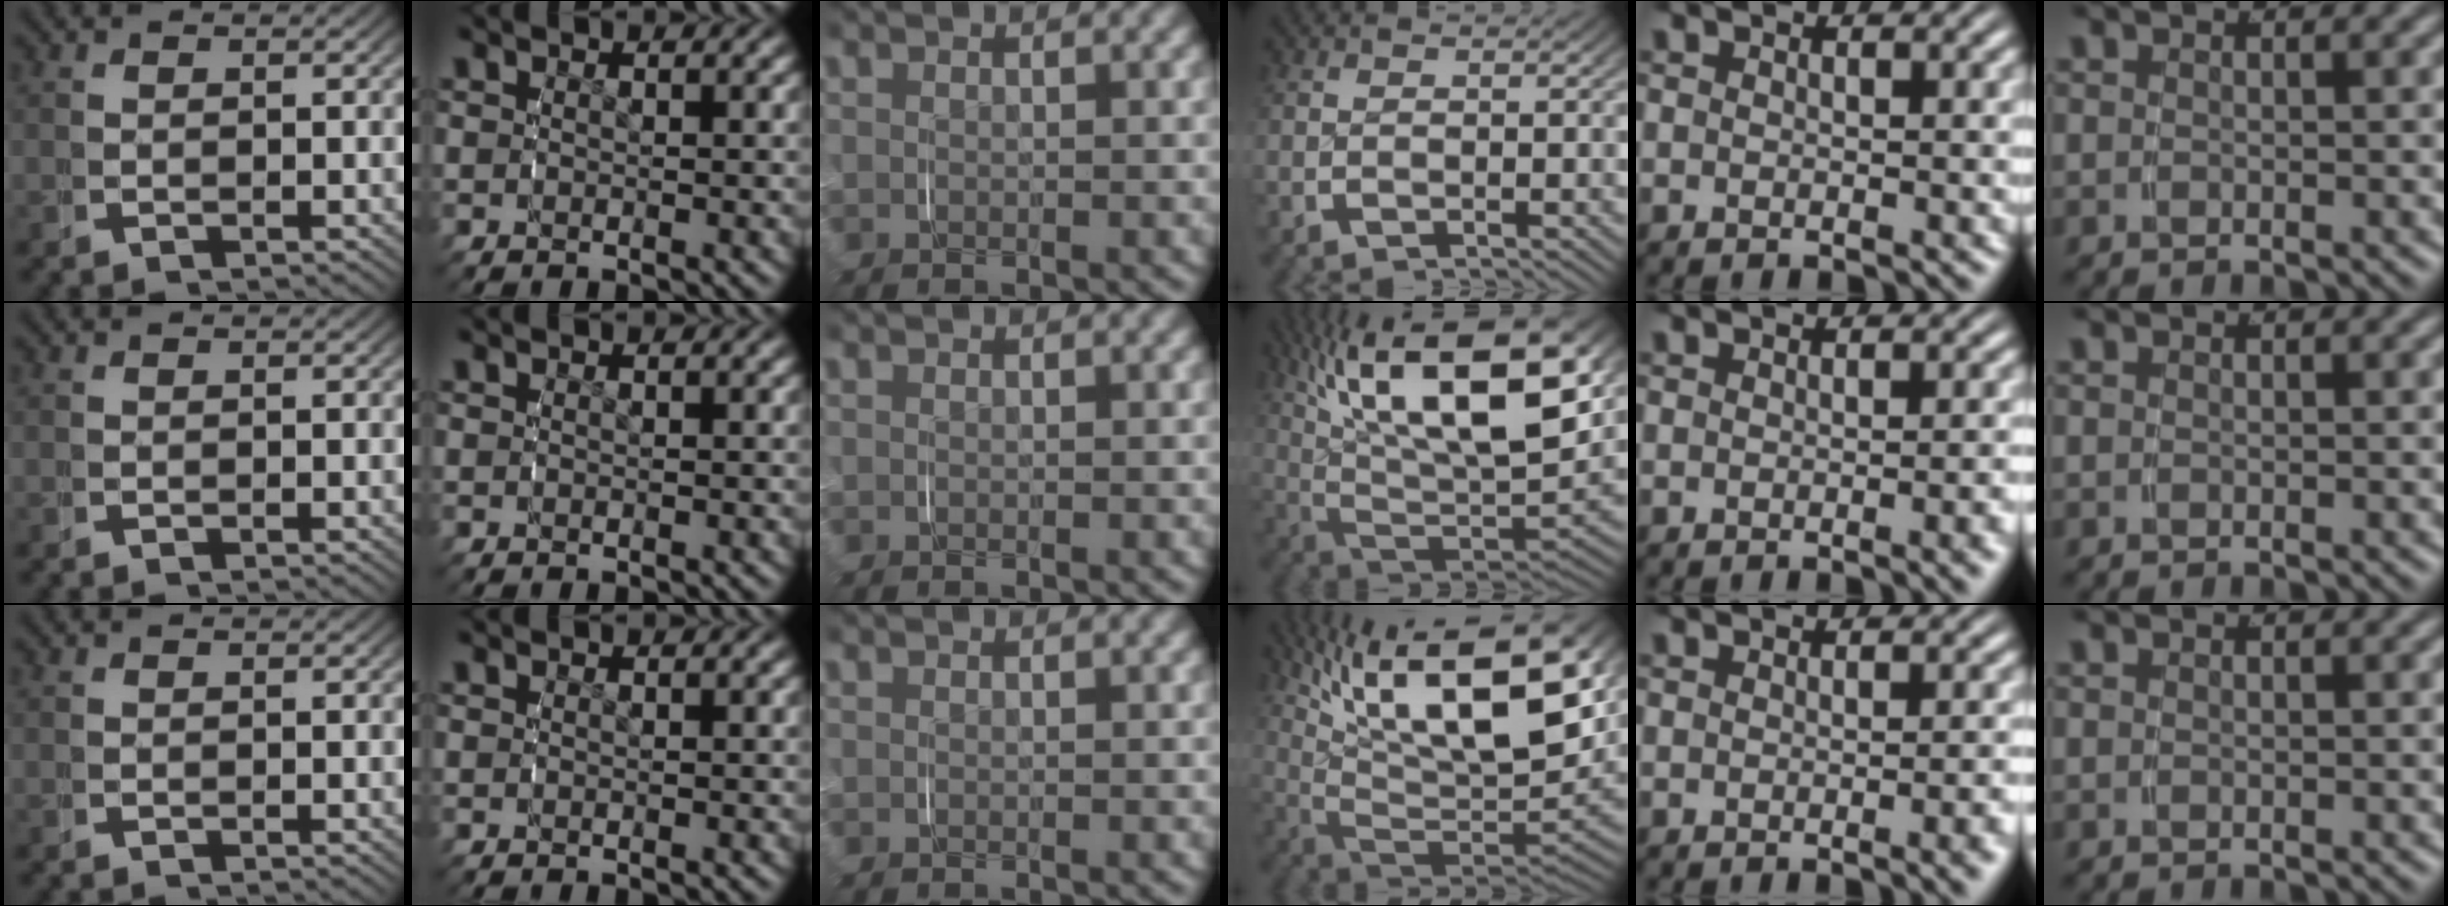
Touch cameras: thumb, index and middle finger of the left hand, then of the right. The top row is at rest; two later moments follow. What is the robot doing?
{"motion": "grasp_and_lifting", "object": "plastic wrap"}